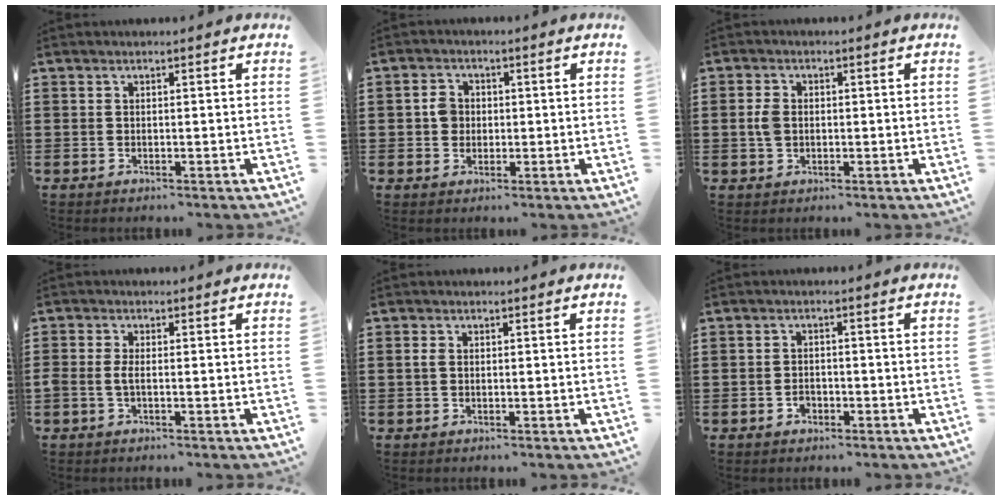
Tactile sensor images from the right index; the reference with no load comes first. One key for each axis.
{"total": 2.9, "fx": 0.0, "fy": 2.5, "fz": 1.5, "tx": -0.036, "ty": 0.010, "tz": -0.001}
{"total": 2.8, "fx": 0.1, "fy": 1.9, "fz": 2.0, "tx": -0.048, "ty": 0.003, "tz": 0.000}
{"total": 1.8, "fx": -0.6, "fy": 0.4, "fz": 1.6, "tx": -0.038, "ty": -0.003, "tz": -0.013}
{"total": 1.0, "fx": 0.0, "fy": 0.7, "fz": 0.7, "tx": -0.023, "ty": 0.001, "tz": -0.003}
{"total": 1.5, "fx": -0.8, "fy": 1.0, "fz": 0.6, "tx": -0.016, "ty": -0.002, "tz": -0.017}